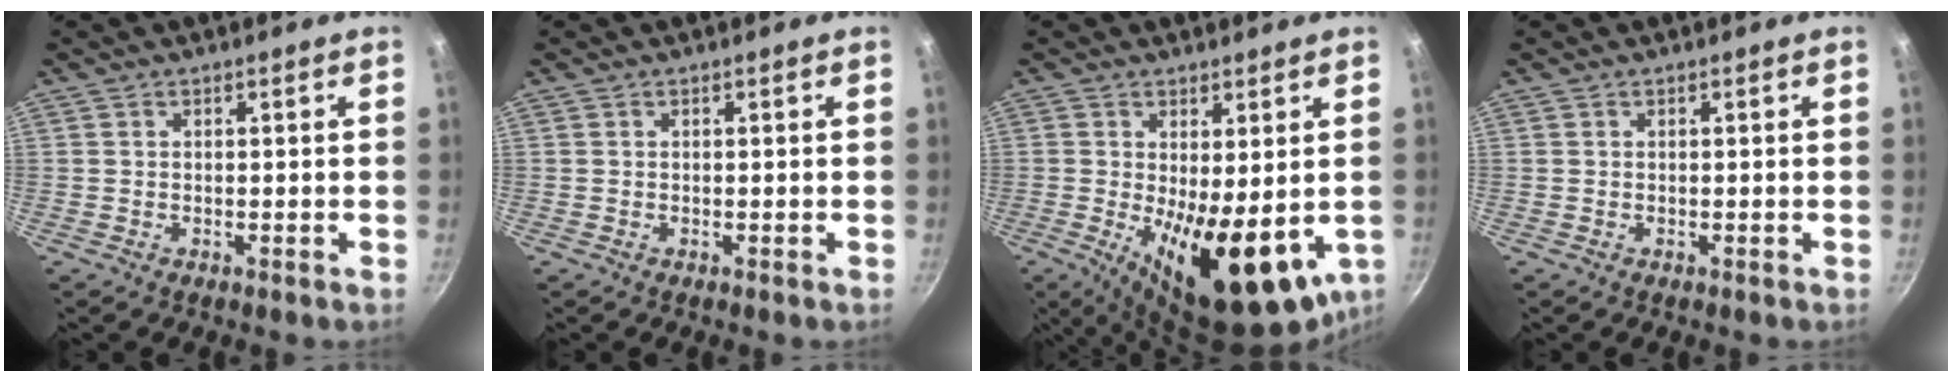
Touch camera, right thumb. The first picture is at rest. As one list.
[{"total": 0.0}, {"total": 16.6, "force": [-2.5, 6.6, 15.1], "torque": [-0.199, -0.025, -0.020]}, {"total": 0.0}]